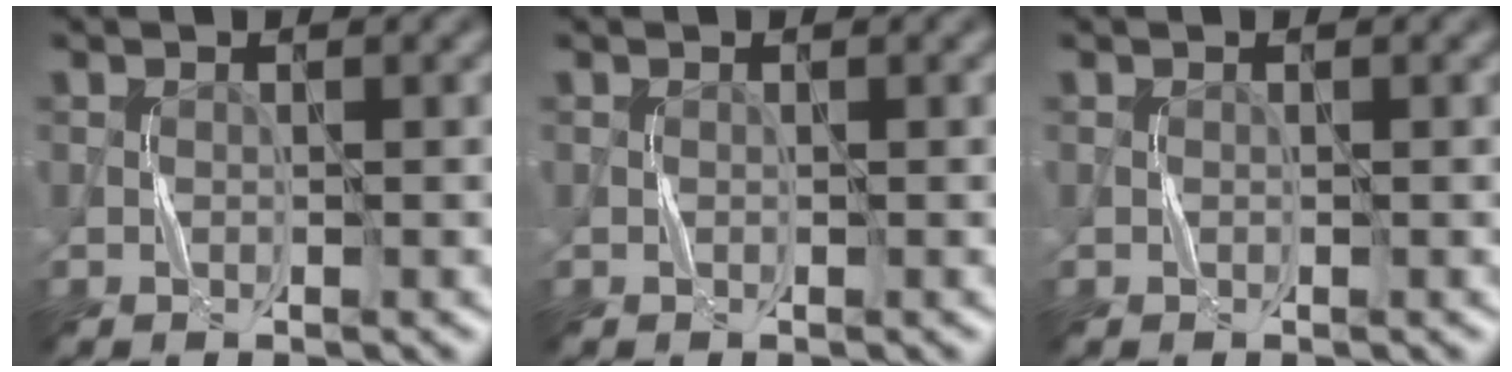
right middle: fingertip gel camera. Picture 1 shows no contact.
{"total": 0.0}
{"total": 0.0}